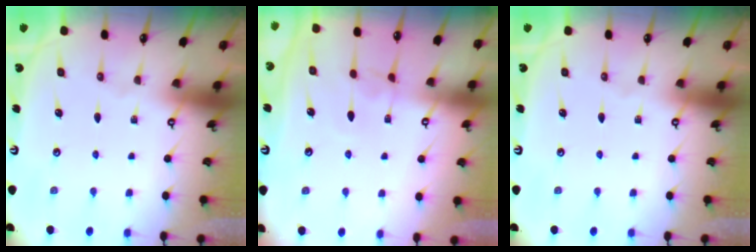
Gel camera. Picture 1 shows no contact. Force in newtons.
{"total": 1.1, "press": 1.0, "slide": 0.4}
{"total": 0.0}